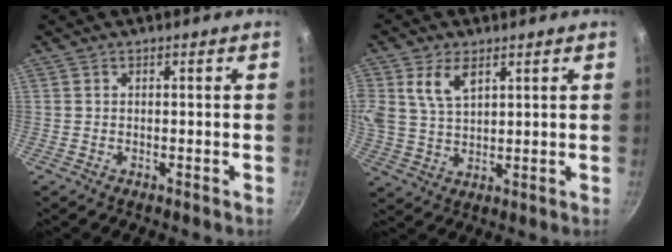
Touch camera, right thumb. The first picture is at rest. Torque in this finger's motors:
{"motor_torque": [-0.03, 0.64, 0.64, -0.04, 0.29]}